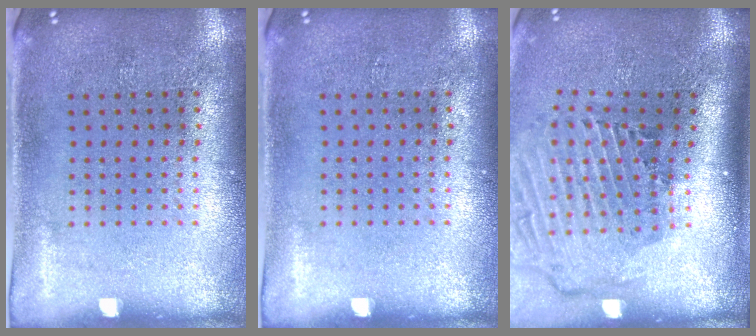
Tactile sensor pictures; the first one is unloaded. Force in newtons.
{"total": 0.0}
{"total": 2.9, "press": 1.9, "slide": 2.1}